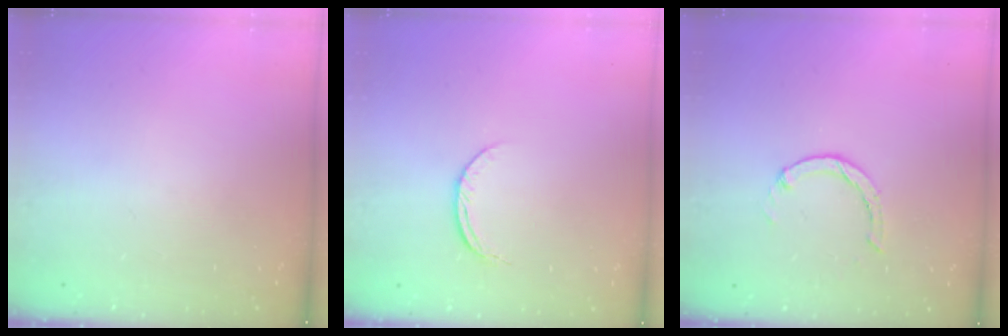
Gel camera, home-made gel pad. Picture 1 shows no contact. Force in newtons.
{"total": 4.9, "press": 4.9, "slide": 0.5}
{"total": 1.0, "press": 0.9, "slide": 0.3}